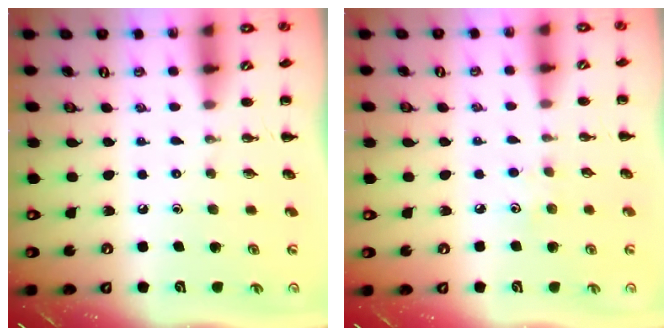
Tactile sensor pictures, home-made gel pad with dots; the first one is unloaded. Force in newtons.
{"total": 2.8, "press": 2.7, "slide": 0.7}